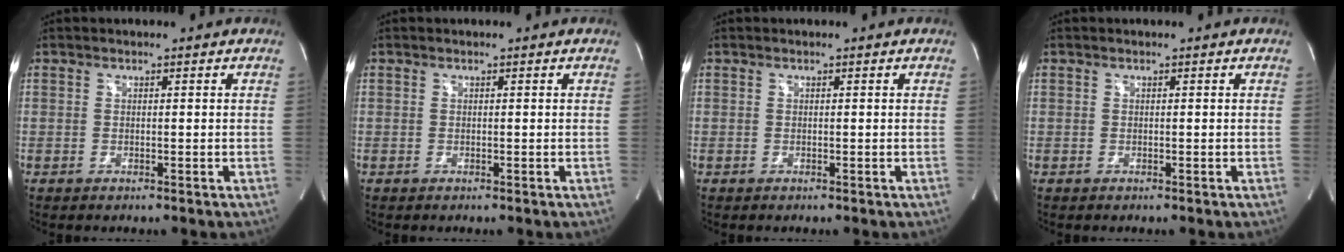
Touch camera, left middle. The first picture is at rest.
{"total": 0.0}
{"total": 0.0}
{"total": 0.0}